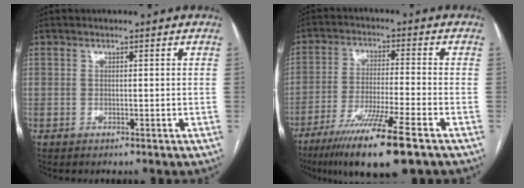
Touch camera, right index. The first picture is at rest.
{"total": 13.5, "force": [-8.6, -0.2, 10.4], "torque": [-0.195, -0.039, -0.148]}